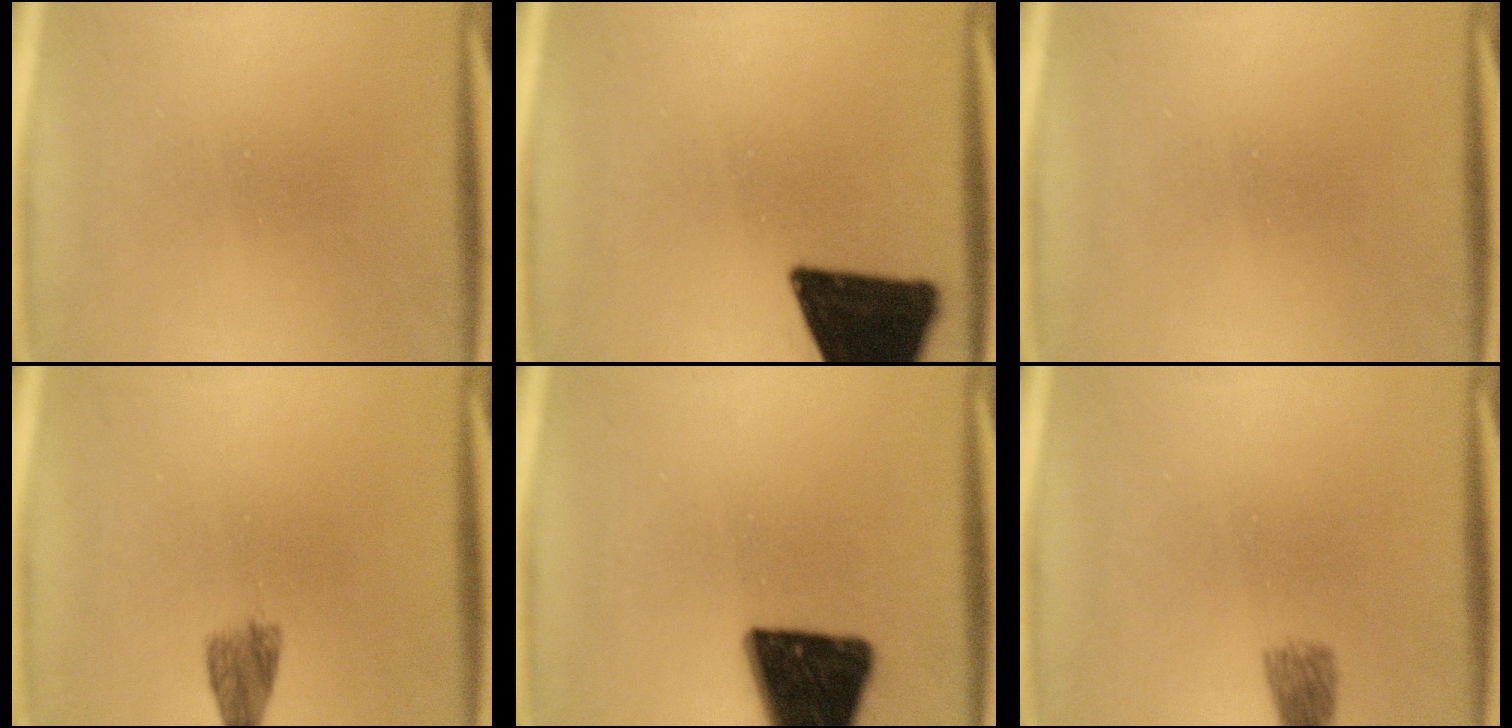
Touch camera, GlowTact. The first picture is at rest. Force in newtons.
{"total": 18.5}
{"total": 0.0}
{"total": 2.1}
{"total": 18.5}
{"total": 2.6}